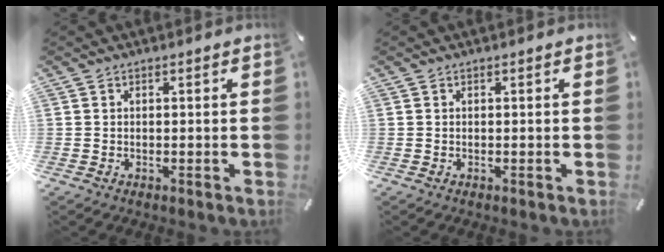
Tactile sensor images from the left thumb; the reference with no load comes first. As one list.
[{"total": 0.0}]